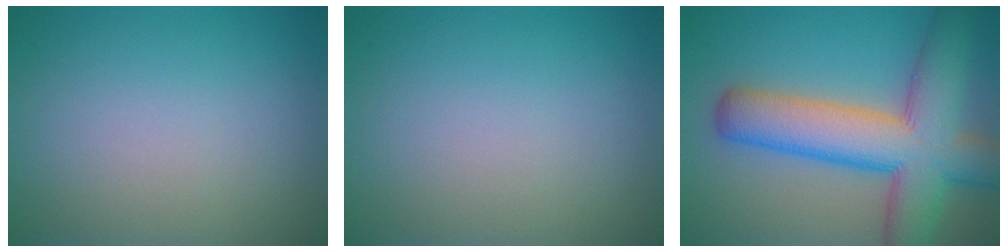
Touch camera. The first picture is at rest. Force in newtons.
{"total": 0.0}
{"total": 10.9, "press": 10.9, "slide": 0.6}